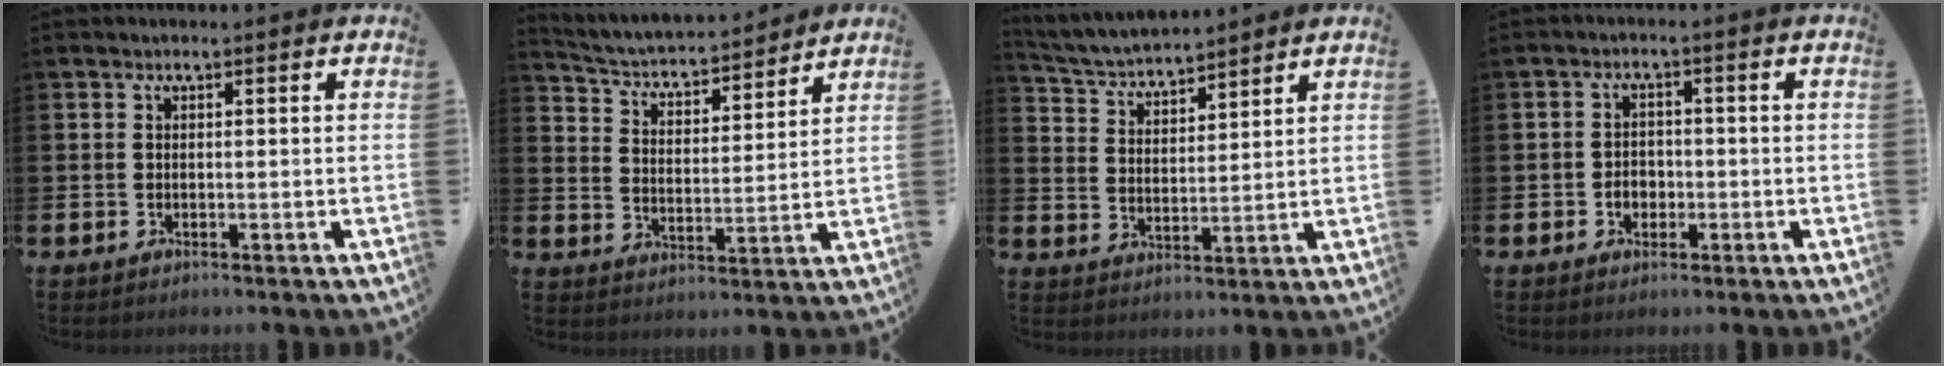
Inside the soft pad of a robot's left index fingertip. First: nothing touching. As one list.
[{"total": 4.4, "force": [4.2, 1.0, 0.9], "torque": [-0.044, -0.042, 0.065]}, {"total": 4.6, "force": [4.5, 0.6, 0.4], "torque": [-0.029, -0.033, 0.078]}, {"total": 2.4, "force": [-0.8, 2.0, 1.1], "torque": [-0.012, 0.001, -0.022]}]